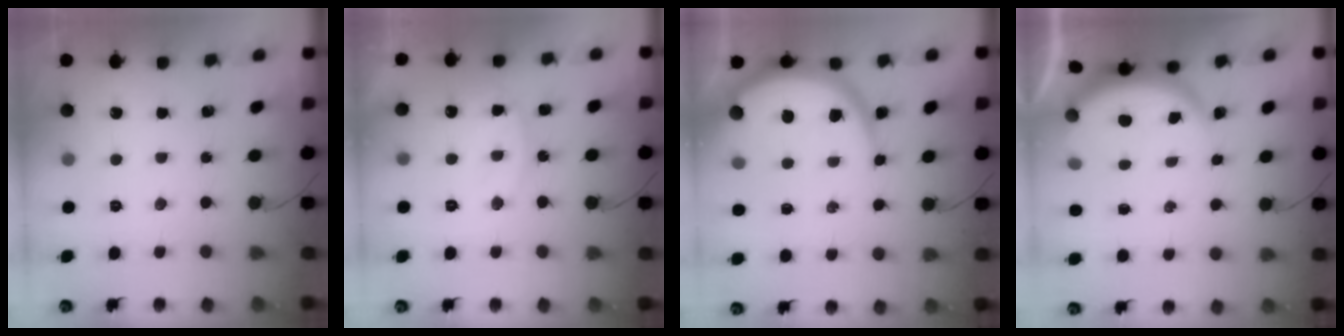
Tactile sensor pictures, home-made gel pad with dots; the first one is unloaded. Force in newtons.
{"total": 11.3, "press": 11.3, "slide": 0.9}
{"total": 10.5, "press": 10.4, "slide": 1.2}
{"total": 3.9, "press": 3.9, "slide": 0.2}